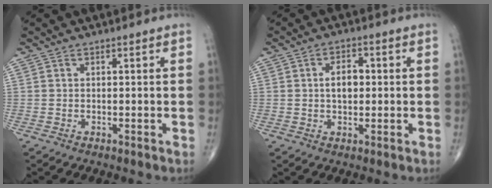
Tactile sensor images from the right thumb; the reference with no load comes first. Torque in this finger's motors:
{"motor_torque": [0.31, 1.50, 0.22, 0.25, 0.00]}